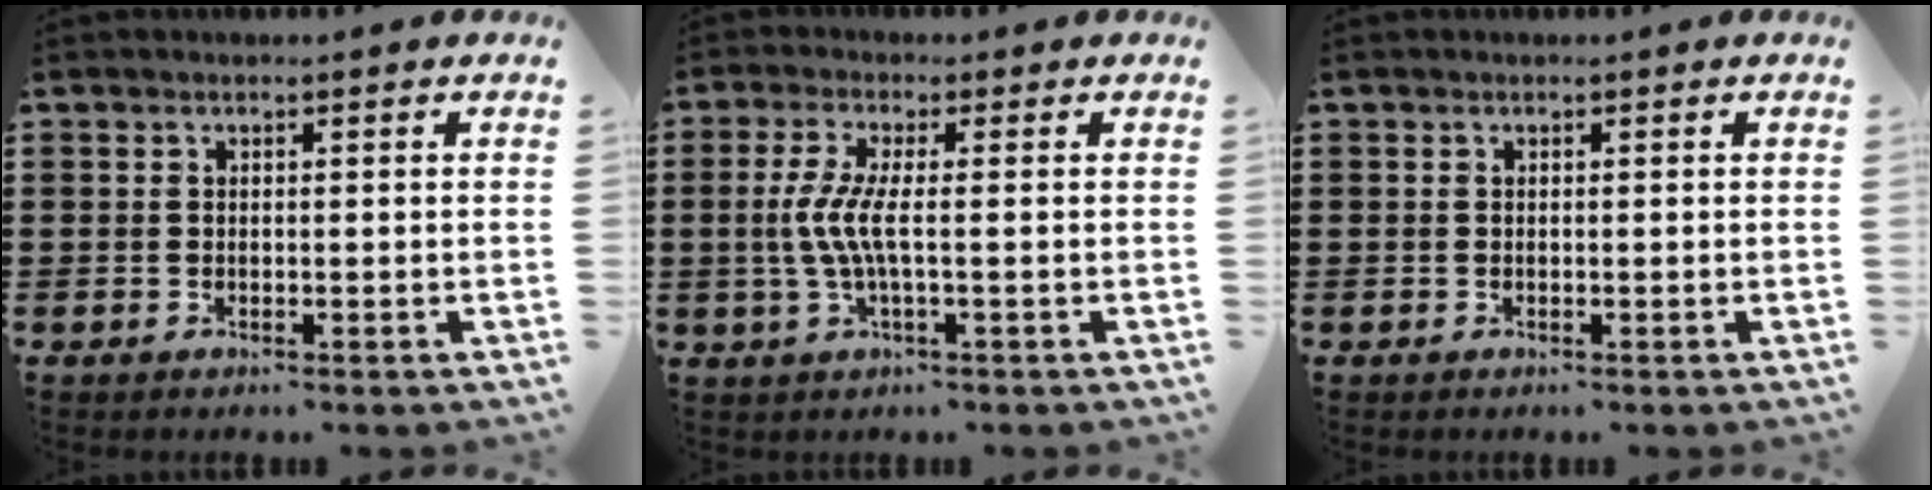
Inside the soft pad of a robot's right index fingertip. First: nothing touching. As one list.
[{"total": 5.2, "force": [-0.5, 0.6, 5.2], "torque": [-0.124, -0.013, -0.021]}, {"total": 0.0}]